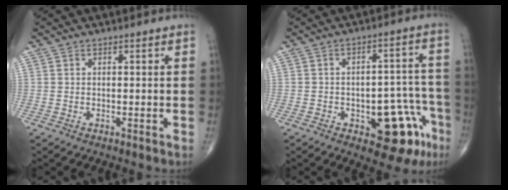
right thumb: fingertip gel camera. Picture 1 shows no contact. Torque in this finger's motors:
{"motor_torque": [2.57, 2.44, 1.05, -0.28, 0.05]}